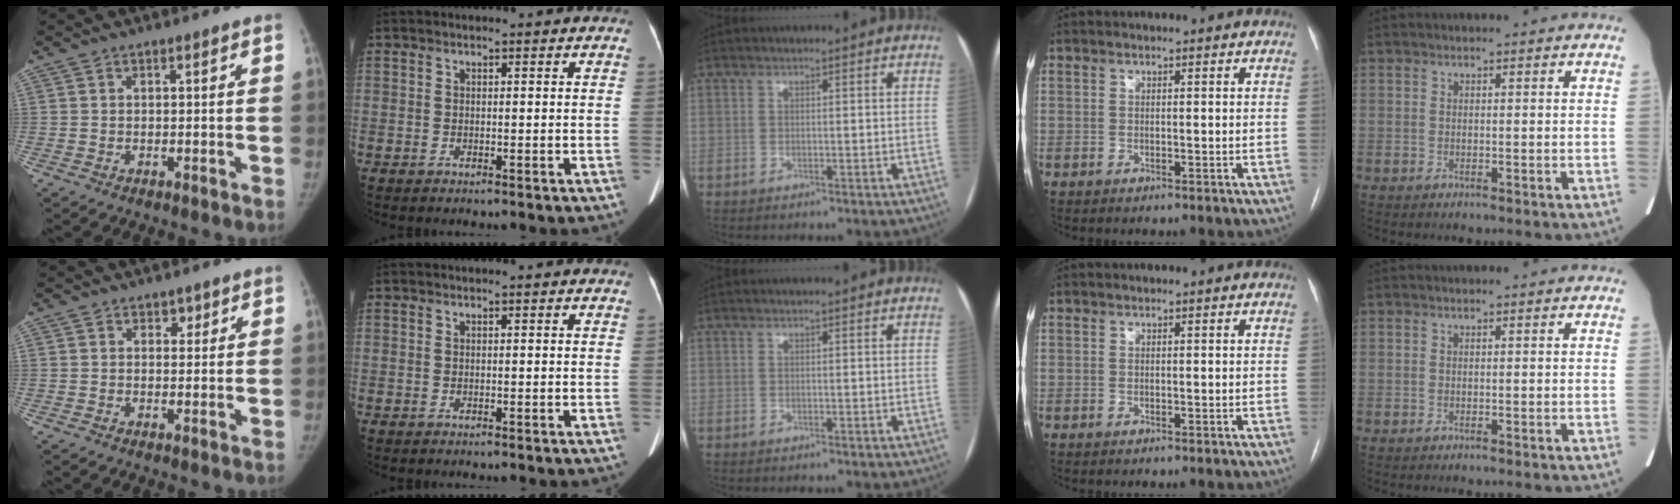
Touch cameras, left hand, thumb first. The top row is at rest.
{"thumb": {"total": 1.6, "force": [1.0, 1.2, 0.5], "torque": [0.012, -0.005, 0.011]}, "index": {"total": 0.6, "force": [0.6, 0.1, 0.2], "torque": [-0.004, 0.002, 0.001]}}